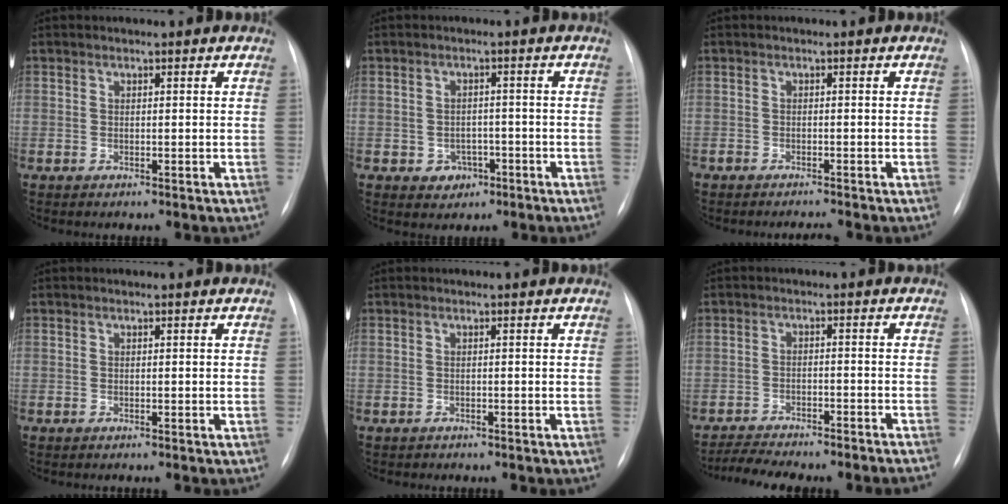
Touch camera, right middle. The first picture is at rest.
{"total": 3.4, "force": [-1.5, 2.8, 1.1], "torque": [-0.007, 0.011, -0.013]}
{"total": 1.3, "force": [-1.3, -0.1, 0.2], "torque": [-0.004, -0.007, -0.019]}
{"total": 0.0}
{"total": 0.6, "force": [-0.5, 0.3, 0.0], "torque": [-0.007, 0.001, -0.009]}
{"total": 9.3, "force": [-8.8, -0.5, 3.0], "torque": [-0.026, 0.007, -0.131]}